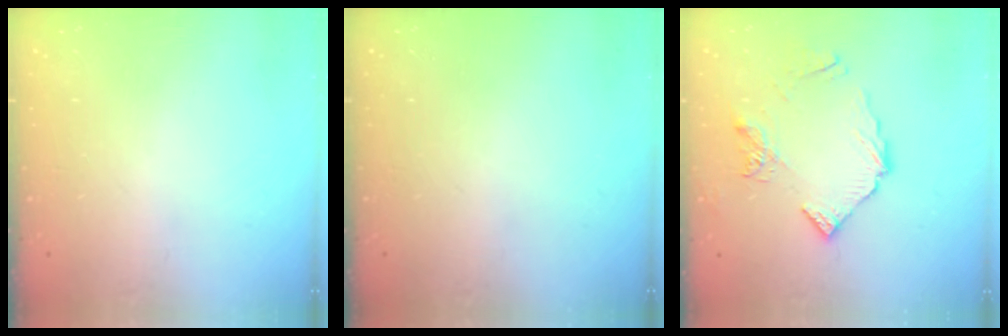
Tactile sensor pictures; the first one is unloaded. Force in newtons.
{"total": 0.0}
{"total": 11.0, "press": 10.9, "slide": 1.3}